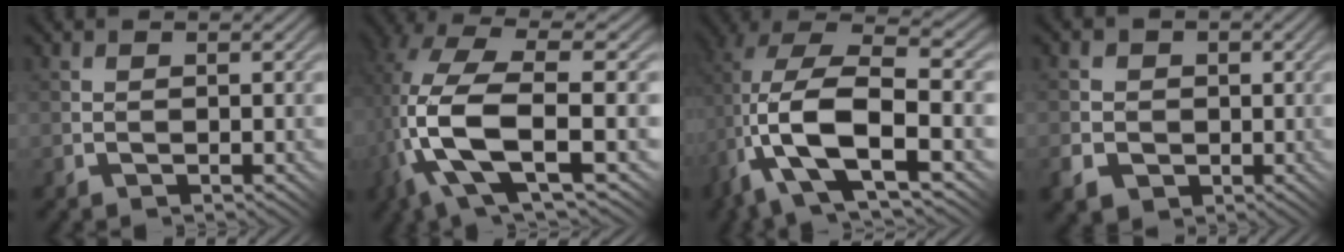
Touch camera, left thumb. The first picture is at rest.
{"total": 12.0, "force": [-2.6, 4.1, 11.0], "torque": [-0.269, 0.008, -0.050]}
{"total": 14.1, "force": [-3.3, 5.9, 12.3], "torque": [-0.260, -0.001, -0.053]}
{"total": 5.9, "force": [-1.1, 5.6, 1.3], "torque": [-0.046, -0.003, -0.042]}